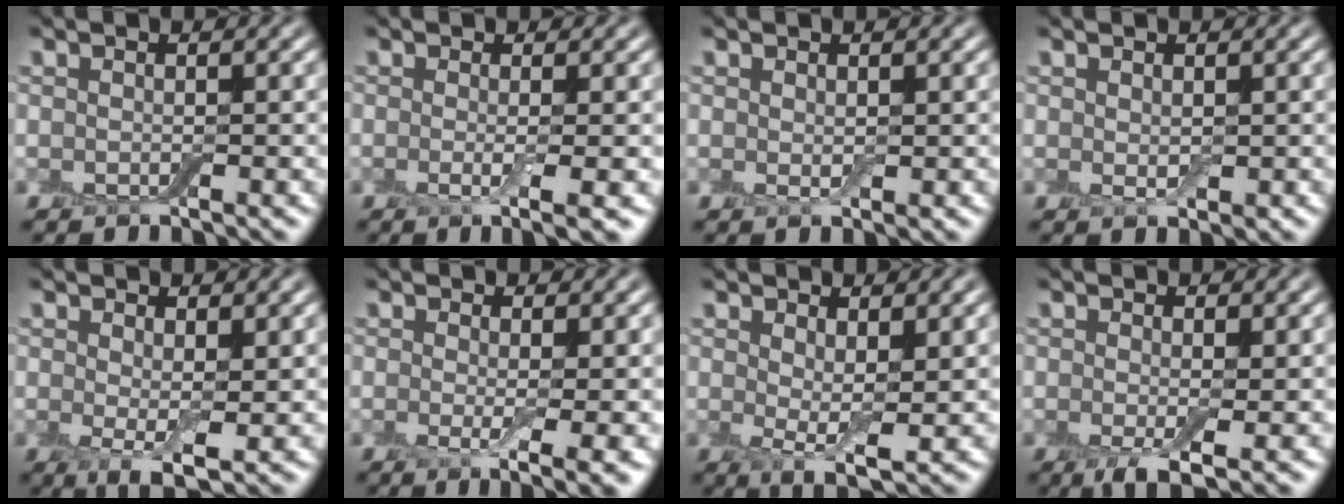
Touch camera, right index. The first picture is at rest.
{"total": 3.1, "force": [-0.4, 0.6, 3.0], "torque": [-0.046, -0.009, -0.007]}
{"total": 0.8, "force": [0.3, 0.3, 0.7], "torque": [-0.012, -0.002, 0.006]}
{"total": 1.1, "force": [0.3, 0.5, 0.9], "torque": [-0.017, -0.003, 0.008]}
{"total": 4.5, "force": [0.6, 1.6, 4.1], "torque": [-0.070, -0.017, 0.013]}
{"total": 4.0, "force": [0.0, 0.8, 4.0], "torque": [-0.059, -0.015, 0.001]}
{"total": 4.5, "force": [1.2, 1.6, 4.0], "torque": [-0.069, -0.019, 0.024]}
{"total": 4.3, "force": [-0.9, 1.4, 3.9], "torque": [-0.069, -0.016, -0.017]}